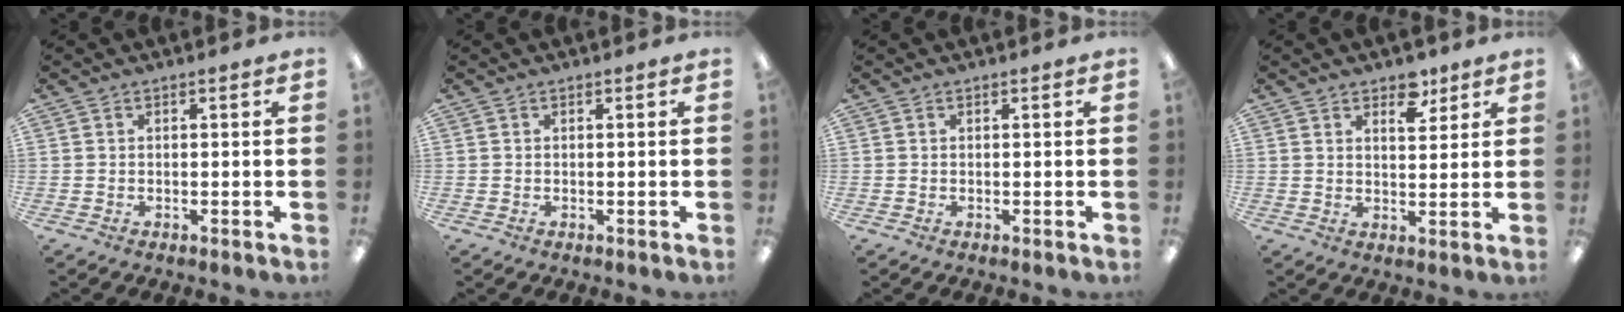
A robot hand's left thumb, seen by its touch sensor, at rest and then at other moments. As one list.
[{"total": 0.0}, {"total": 0.0}, {"total": 6.0, "force": [4.3, 3.0, 2.9], "torque": [-0.011, -0.027, 0.068]}]